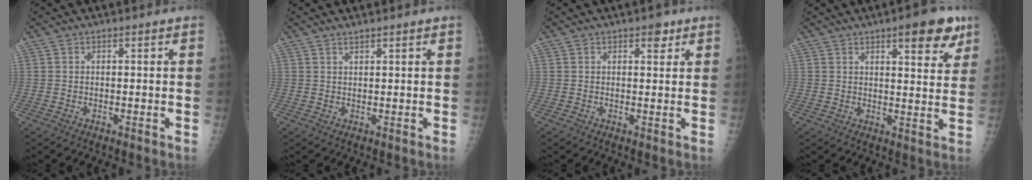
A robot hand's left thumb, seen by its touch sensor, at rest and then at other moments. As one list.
[{"total": 1.2, "force": [1.1, 0.0, 0.5], "torque": [-0.004, -0.006, 0.021]}, {"total": 2.4, "force": [1.4, 1.2, 1.4], "torque": [-0.006, -0.005, 0.018]}, {"total": 9.3, "force": [5.6, 2.9, 6.9], "torque": [-0.064, -0.025, 0.070]}]